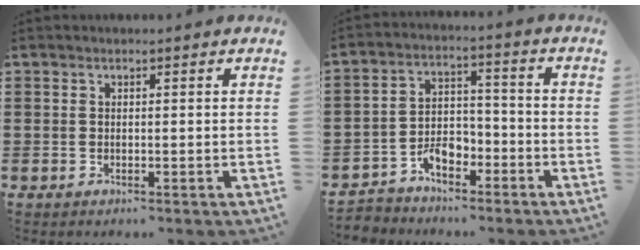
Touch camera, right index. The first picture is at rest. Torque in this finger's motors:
{"motor_torque": [2.14, 0.00, 0.38, 0.07]}